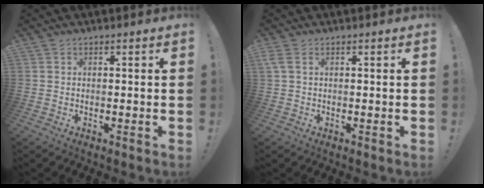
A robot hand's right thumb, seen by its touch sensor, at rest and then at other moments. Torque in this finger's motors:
{"motor_torque": [0.00, 0.02, 0.06, 0.09, 0.01]}